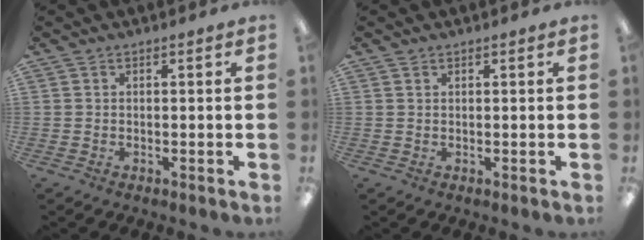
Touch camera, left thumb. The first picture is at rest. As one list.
[{"total": 0.8, "force": [0.5, 0.5, 0.4], "torque": [-0.009, 0.002, 0.009]}]